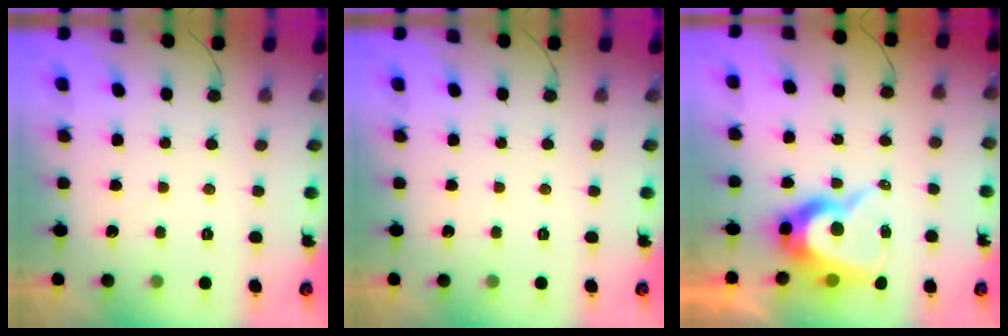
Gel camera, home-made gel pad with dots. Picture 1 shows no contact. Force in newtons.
{"total": 0.0}
{"total": 11.6, "press": 11.6, "slide": 0.9}